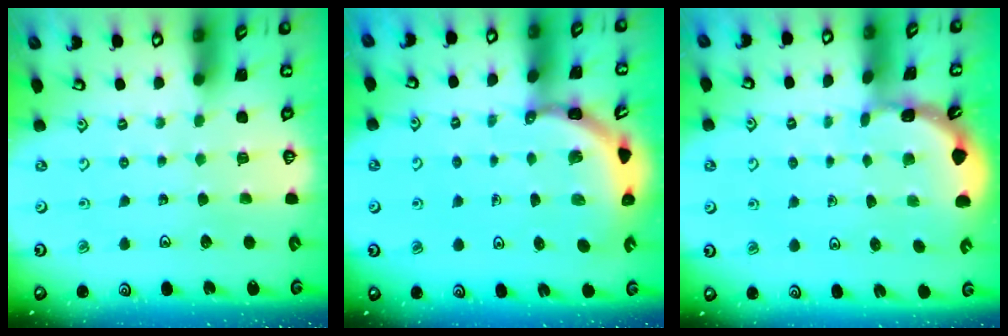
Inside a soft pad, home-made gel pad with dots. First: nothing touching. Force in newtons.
{"total": 4.5, "press": 4.5, "slide": 0.4}
{"total": 1.7, "press": 1.7, "slide": 0.1}